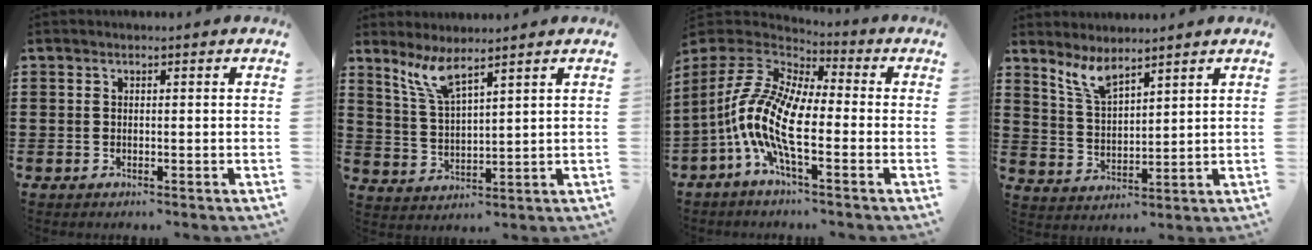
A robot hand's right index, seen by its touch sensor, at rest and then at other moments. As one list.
[{"total": 5.3, "force": [4.1, 0.5, 3.3], "torque": [-0.077, -0.009, 0.074]}, {"total": 12.8, "force": [-3.3, 4.5, 11.5], "torque": [-0.279, -0.016, -0.075]}, {"total": 5.2, "force": [4.3, 1.2, 2.5], "torque": [-0.062, -0.013, 0.080]}]